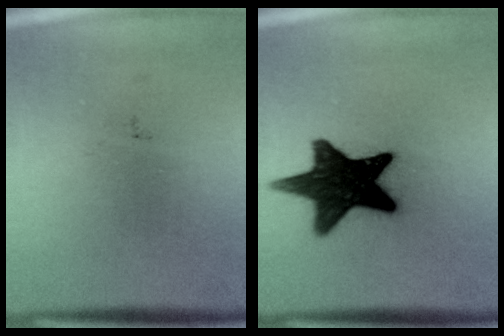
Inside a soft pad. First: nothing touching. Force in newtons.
{"total": 15.9}